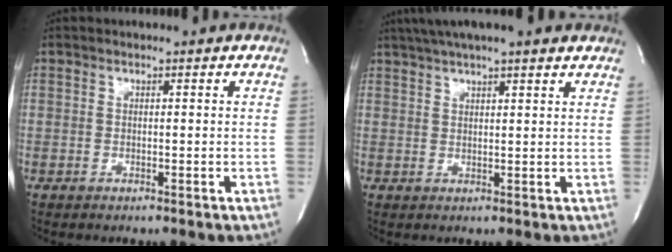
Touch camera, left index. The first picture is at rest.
{"total": 12.2, "force": [10.0, 1.4, 6.8], "torque": [-0.119, 0.041, 0.137]}